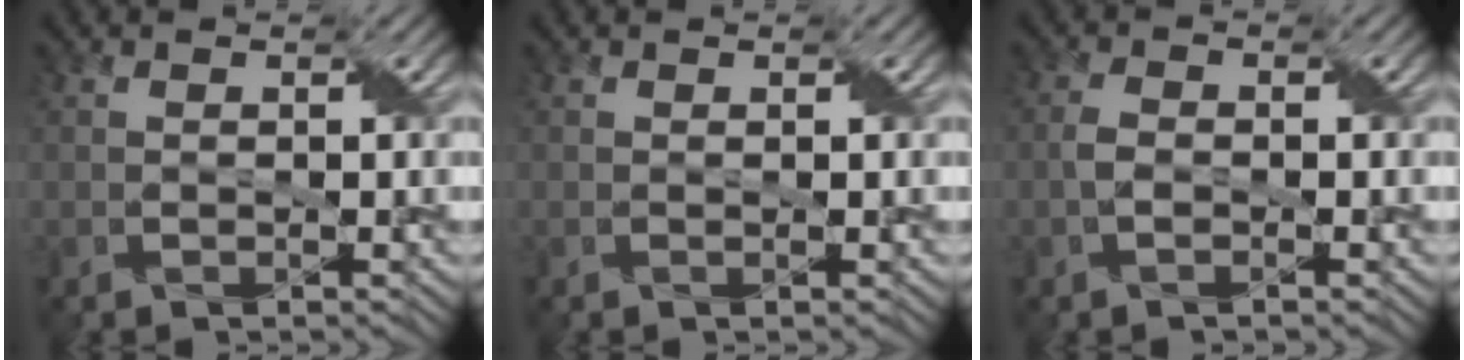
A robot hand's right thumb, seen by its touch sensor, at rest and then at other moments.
{"total": 0.0}
{"total": 1.9, "force": [-0.6, 1.0, 1.5], "torque": [-0.036, 0.005, -0.015]}